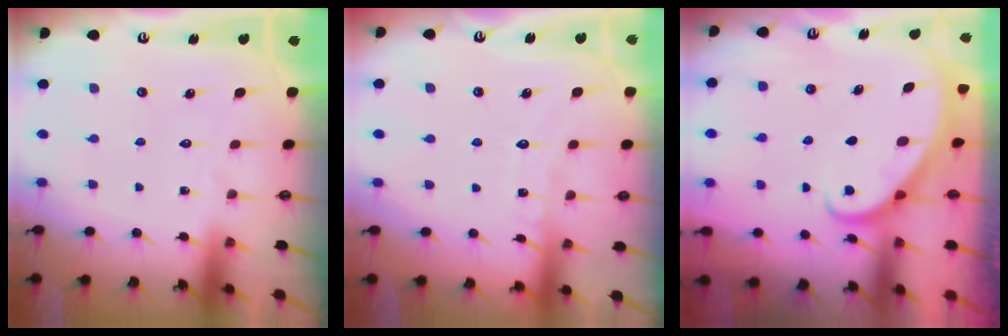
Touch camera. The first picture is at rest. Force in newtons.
{"total": 6.0, "press": 6.0, "slide": 0.6}
{"total": 2.4, "press": 2.3, "slide": 0.3}